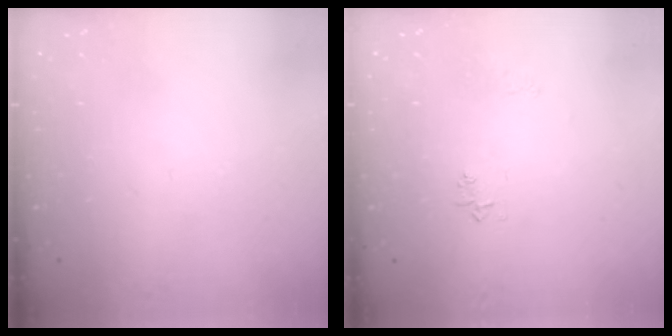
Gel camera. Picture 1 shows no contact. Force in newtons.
{"total": 4.2, "press": 4.1, "slide": 0.7}